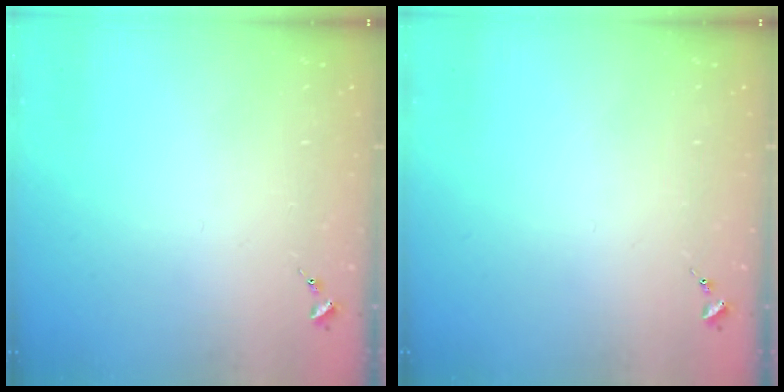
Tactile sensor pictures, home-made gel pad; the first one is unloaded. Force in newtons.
{"total": 0.0}